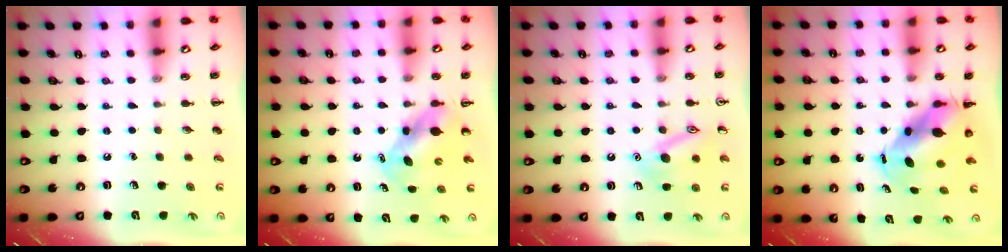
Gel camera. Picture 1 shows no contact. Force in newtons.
{"total": 5.4, "press": 5.4, "slide": 0.5}
{"total": 12.6, "press": 12.6, "slide": 0.9}
{"total": 7.3, "press": 7.1, "slide": 1.7}